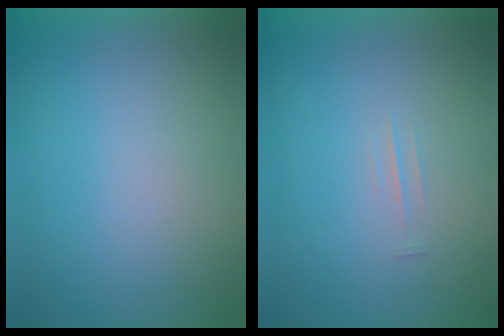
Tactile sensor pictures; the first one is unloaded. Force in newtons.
{"total": 1.3}